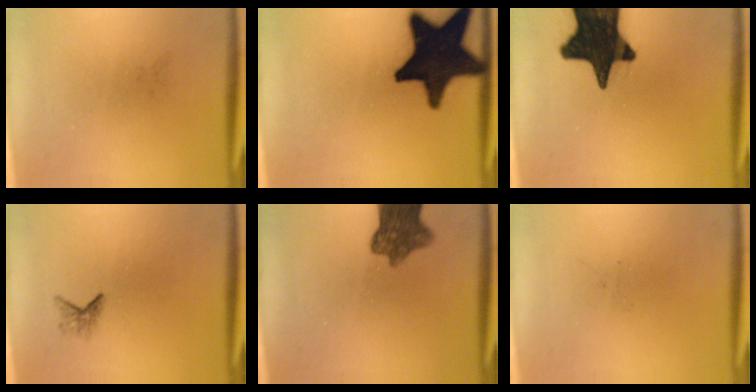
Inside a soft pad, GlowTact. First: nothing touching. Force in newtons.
{"total": 20.2}
{"total": 19.9}
{"total": 1.2}
{"total": 8.0}
{"total": 0.0}